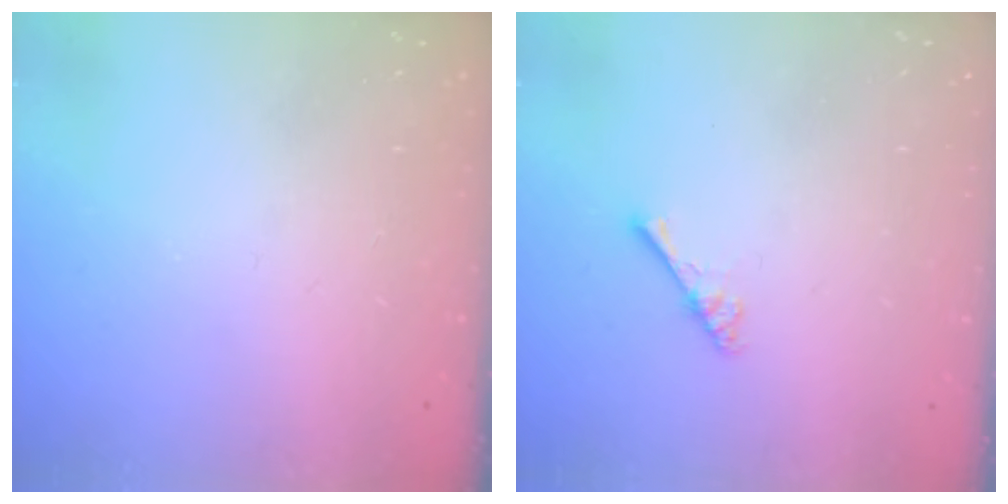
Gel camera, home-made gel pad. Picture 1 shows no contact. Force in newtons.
{"total": 2.4, "press": 2.4, "slide": 0.4}